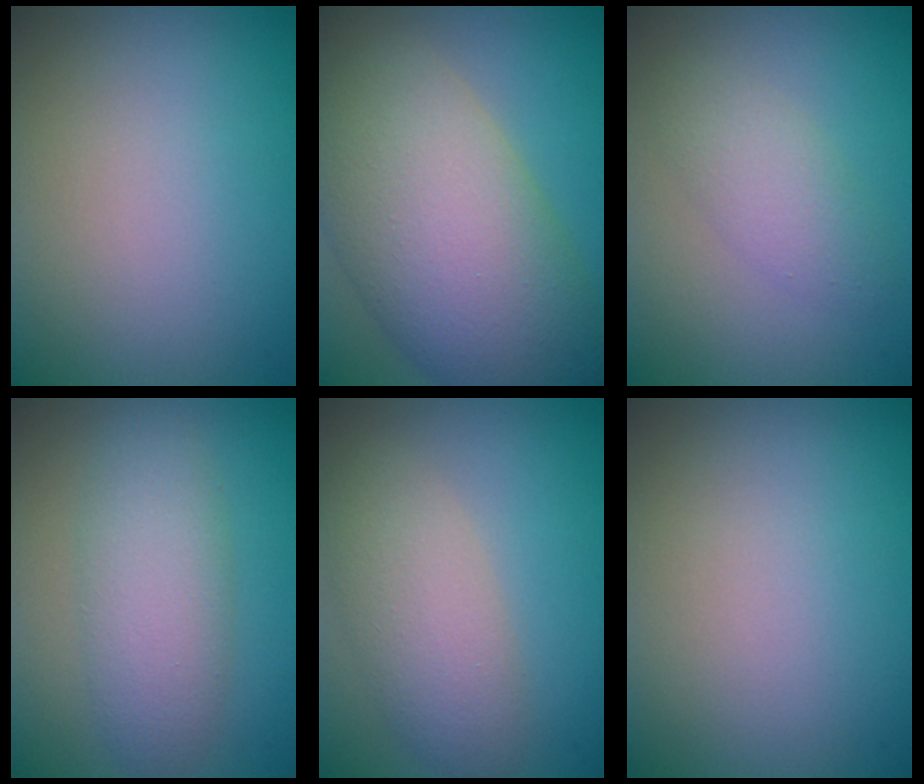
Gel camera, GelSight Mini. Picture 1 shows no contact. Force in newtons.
{"total": 13.2, "press": 13.2, "slide": 0.8}
{"total": 2.7, "press": 2.7, "slide": 0.2}
{"total": 4.3, "press": 4.3, "slide": 0.4}
{"total": 4.3, "press": 4.3, "slide": 0.4}
{"total": 0.0}